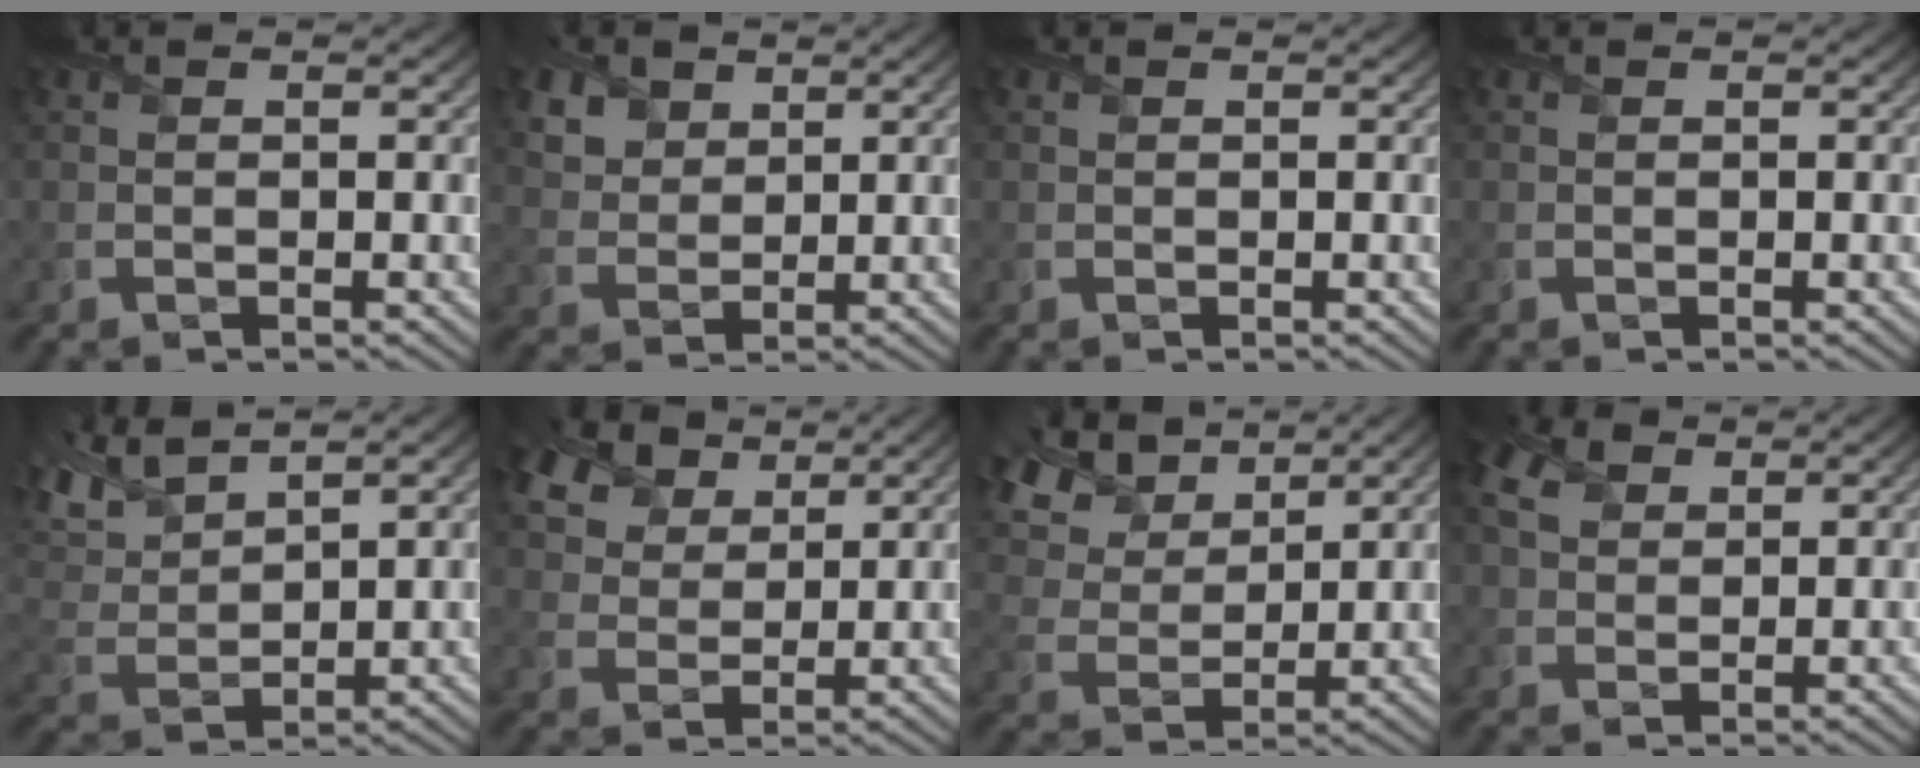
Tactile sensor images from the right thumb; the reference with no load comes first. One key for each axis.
{"total": 4.9, "fx": 2.9, "fy": 3.4, "fz": 2.0, "tx": -0.069, "ty": -0.013, "tz": 0.068}
{"total": 0.0}
{"total": 0.0}
{"total": 8.3, "fx": 6.2, "fy": 2.7, "fz": 4.8, "tx": -0.131, "ty": 0.020, "tz": 0.124}
{"total": 9.6, "fx": 6.4, "fy": 5.5, "fz": 4.5, "tx": -0.139, "ty": 0.012, "tz": 0.120}
{"total": 12.2, "fx": 7.7, "fy": 6.6, "fz": 6.9, "tx": -0.213, "ty": 0.035, "tz": 0.131}
{"total": 5.4, "fx": 2.8, "fy": 3.3, "fz": 3.2, "tx": -0.090, "ty": 0.017, "tz": 0.050}